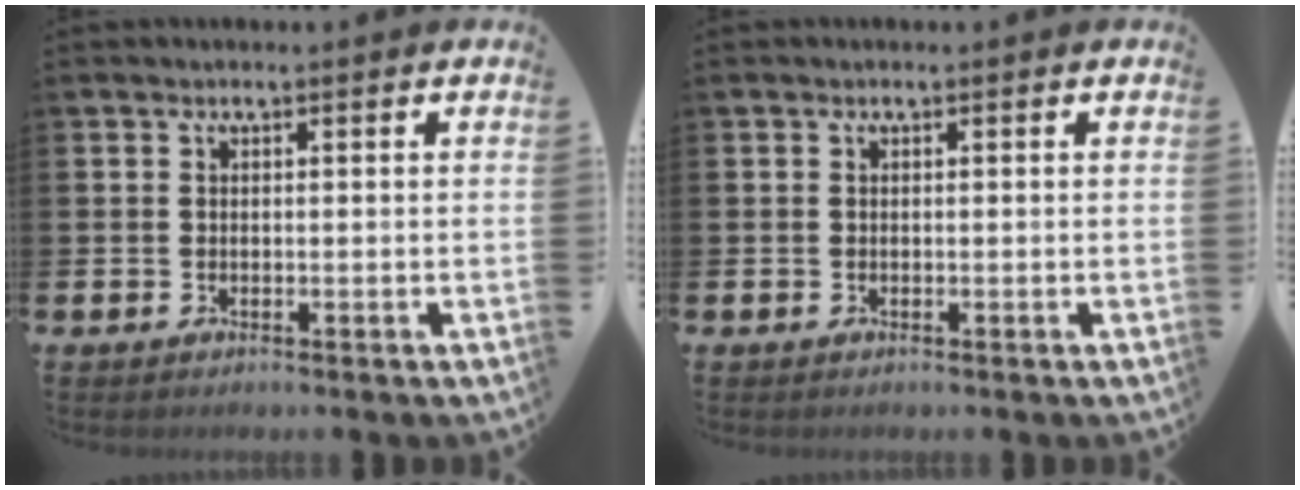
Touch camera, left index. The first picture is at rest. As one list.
[{"total": 0.0}]